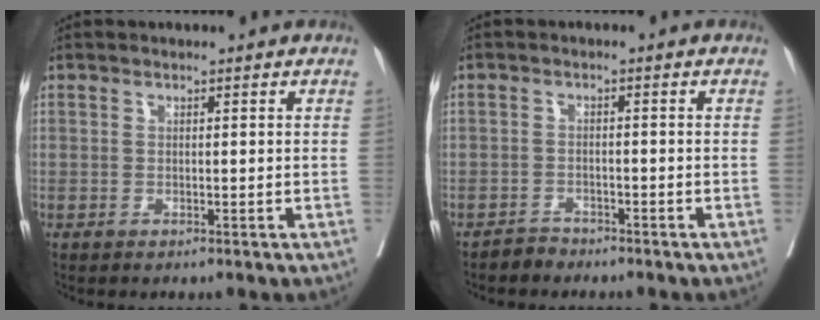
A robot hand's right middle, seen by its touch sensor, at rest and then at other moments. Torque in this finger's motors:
{"motor_torque": [-0.17, -0.10, -0.03, -0.01]}